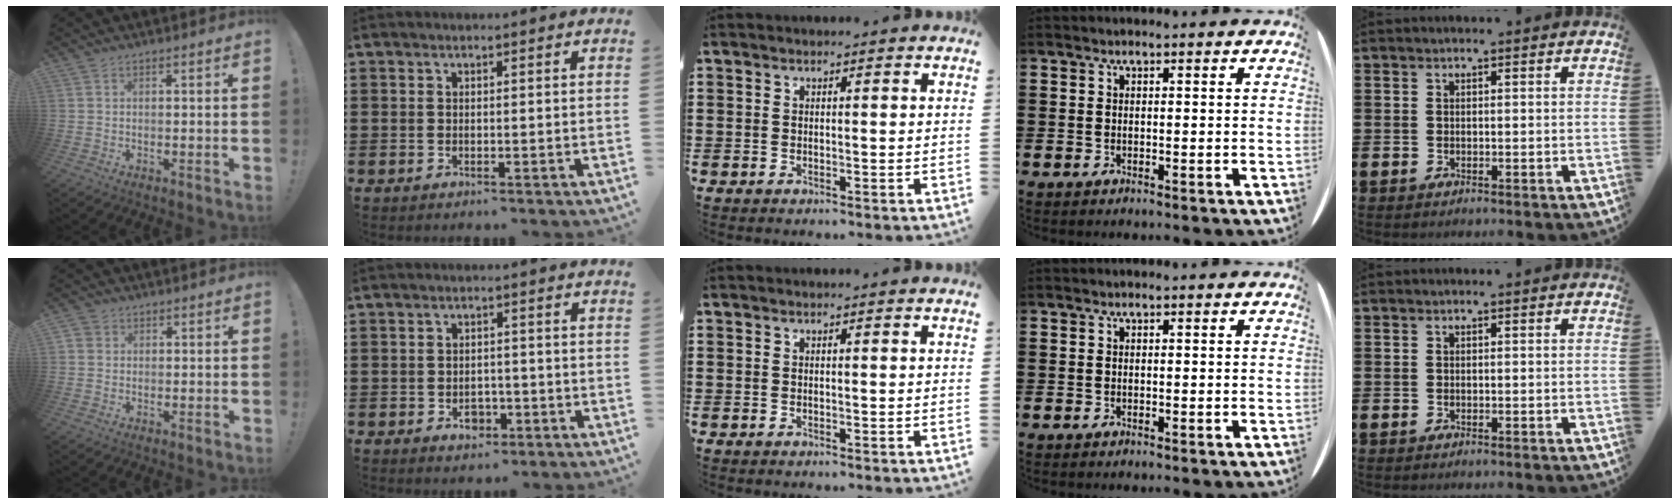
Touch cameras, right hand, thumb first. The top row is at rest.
{"thumb": {"total": 1.9, "force": [0.5, 1.8, 0.4], "torque": [-0.010, 0.003, 0.010]}, "index": {"total": 3.0, "force": [-1.3, 2.1, 1.7], "torque": [-0.027, -0.003, -0.027]}}